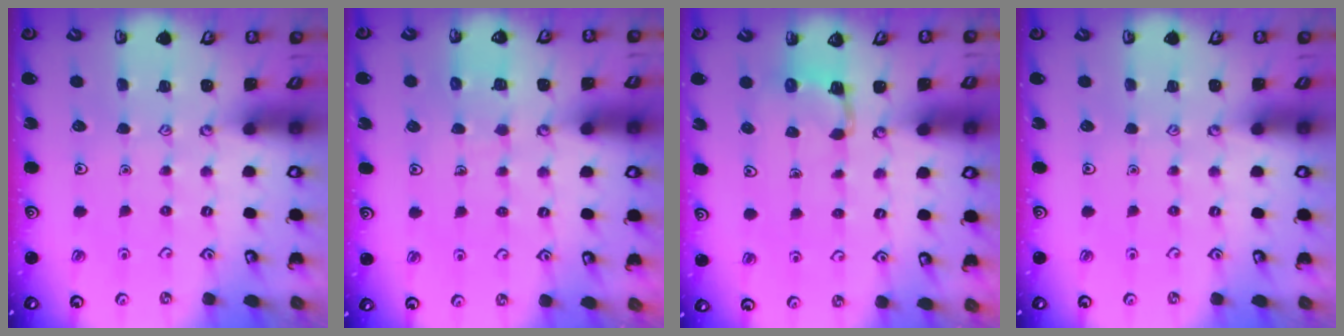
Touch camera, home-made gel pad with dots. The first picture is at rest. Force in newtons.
{"total": 5.4, "press": 5.4, "slide": 0.4}
{"total": 3.4, "press": 3.3, "slide": 0.6}
{"total": 0.0}